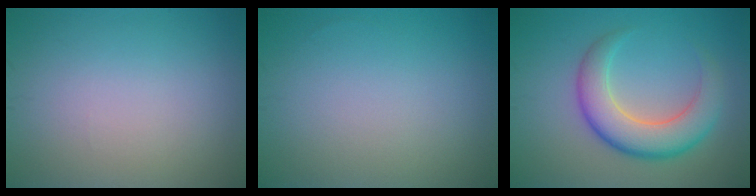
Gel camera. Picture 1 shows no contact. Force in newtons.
{"total": 0.0}
{"total": 6.2, "press": 6.2, "slide": 0.3}